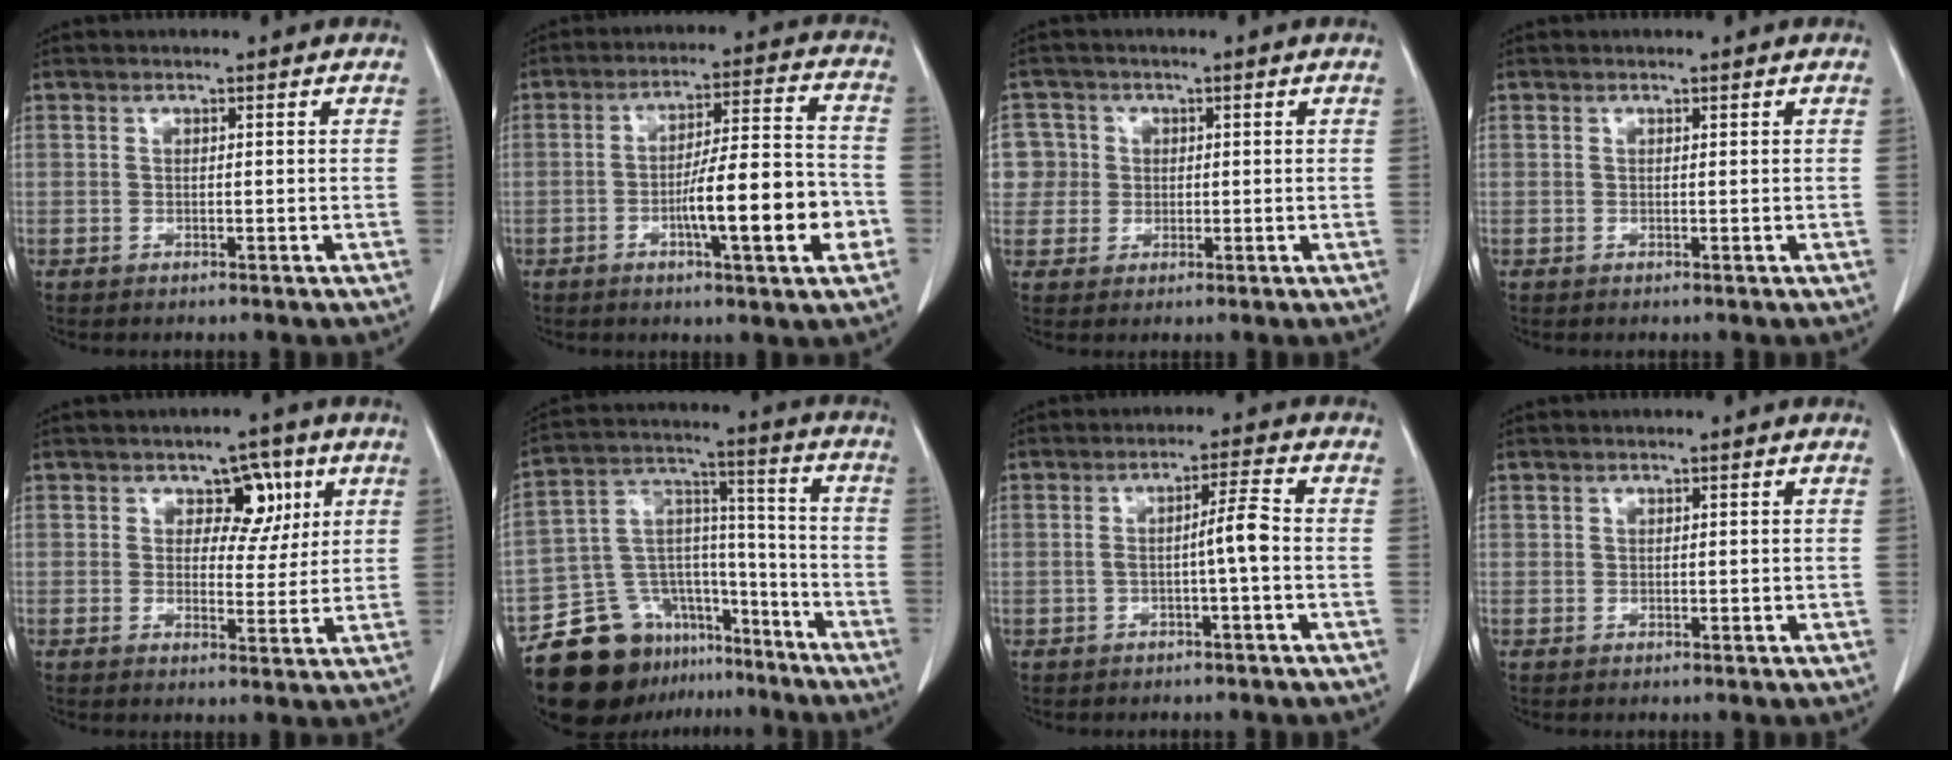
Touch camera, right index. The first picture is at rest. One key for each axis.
{"total": 13.3, "fx": -4.0, "fy": 1.3, "fz": 12.6, "tx": -0.196, "ty": 0.008, "tz": -0.061}
{"total": 5.7, "fx": 1.1, "fy": 5.6, "fz": 0.1, "tx": 0.005, "ty": 0.018, "tz": 0.023}
{"total": 0.0}
{"total": 5.6, "fx": 2.3, "fy": 3.6, "fz": 3.6, "tx": -0.035, "ty": 0.008, "tz": 0.034}
{"total": 17.4, "fx": -13.0, "fy": 10.3, "fz": 5.4, "tx": -0.083, "ty": 0.084, "tz": -0.212}
{"total": 4.0, "fx": -0.7, "fy": -0.2, "fz": 4.0, "tx": -0.066, "ty": 0.009, "tz": -0.009}
{"total": 0.5, "fx": 0.3, "fy": 0.4, "fz": 0.1, "tx": 0.003, "ty": -0.001, "tz": 0.005}